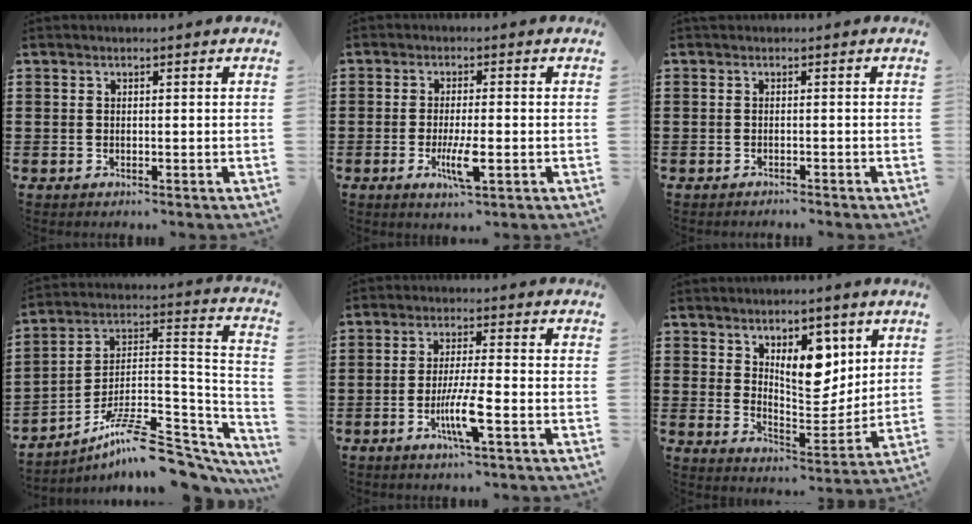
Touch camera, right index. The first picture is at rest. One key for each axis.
{"total": 5.5, "fx": -1.7, "fy": 1.1, "fz": 5.1, "tx": -0.105, "ty": -0.012, "tz": -0.033}
{"total": 0.6, "fx": -0.6, "fy": 0.2, "fz": 0.0, "tx": -0.001, "ty": 0.002, "tz": -0.014}
{"total": 11.3, "fx": -8.5, "fy": 2.2, "fz": 7.1, "tx": -0.119, "ty": 0.016, "tz": -0.163}
{"total": 6.6, "fx": -2.5, "fy": 0.4, "fz": 6.1, "tx": -0.120, "ty": -0.017, "tz": -0.047}
{"total": 9.2, "fx": 4.8, "fy": 5.1, "fz": 6.0, "tx": -0.086, "ty": -0.022, "tz": 0.081}